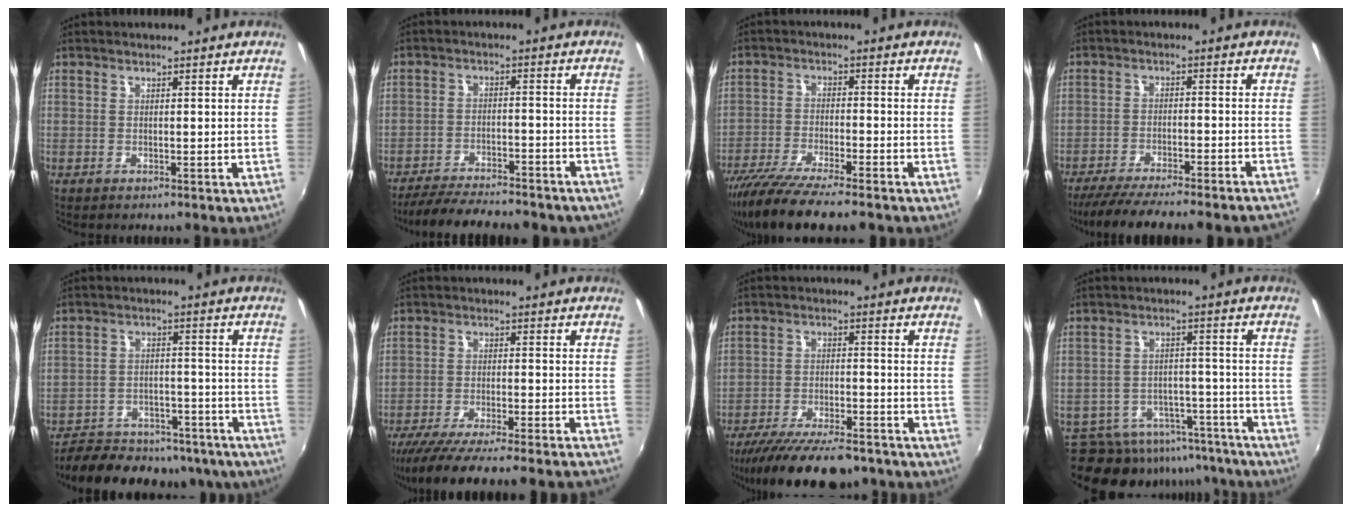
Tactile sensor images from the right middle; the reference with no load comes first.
{"total": 19.7, "force": [-16.7, 5.0, 9.1], "torque": [-0.176, -0.026, -0.227]}
{"total": 12.6, "force": [-10.3, 1.3, 7.1], "torque": [-0.147, -0.042, -0.177]}
{"total": 18.2, "force": [-16.3, 1.0, 8.2], "torque": [-0.154, -0.032, -0.236]}
{"total": 23.0, "force": [-19.5, 8.6, 8.6], "torque": [-0.177, 0.009, -0.245]}
{"total": 20.2, "force": [-18.2, 0.4, 8.8], "torque": [-0.160, -0.042, -0.269]}
{"total": 17.3, "force": [-14.3, 4.5, 8.7], "torque": [-0.172, -0.035, -0.218]}
{"total": 17.8, "force": [-15.5, 7.4, 4.8], "torque": [-0.102, 0.029, -0.196]}